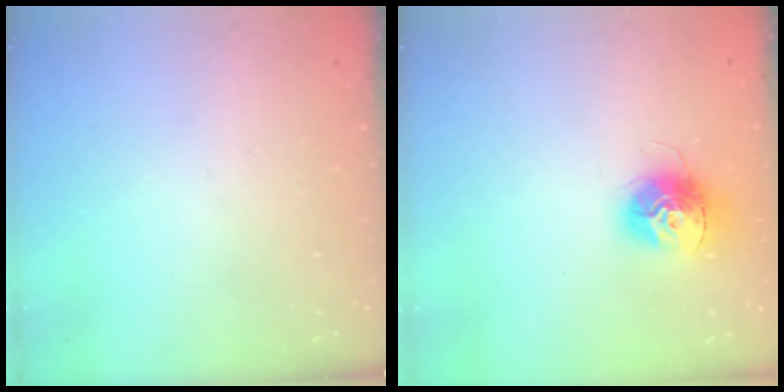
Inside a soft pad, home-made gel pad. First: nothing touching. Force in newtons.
{"total": 13.6, "press": 13.5, "slide": 1.3}